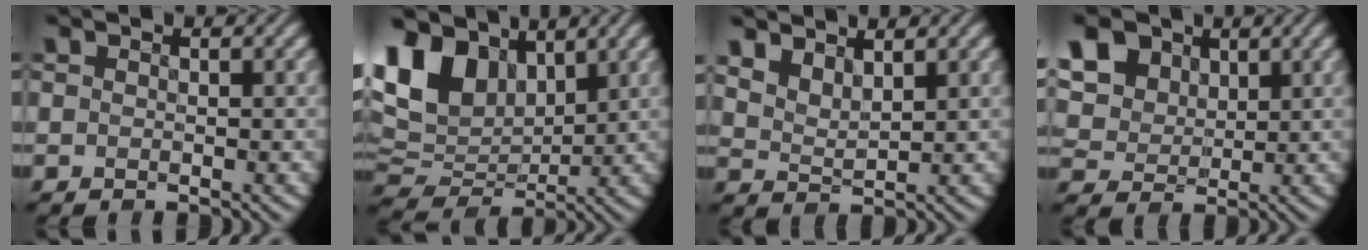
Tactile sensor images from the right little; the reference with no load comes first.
{"total": 9.9, "force": [4.0, 6.5, 6.4], "torque": [-0.157, 0.007, 0.075]}
{"total": 3.6, "force": [2.8, 1.4, 1.8], "torque": [-0.040, 0.006, 0.043]}
{"total": 6.6, "force": [3.0, 4.8, 3.4], "torque": [-0.114, 0.012, 0.054]}